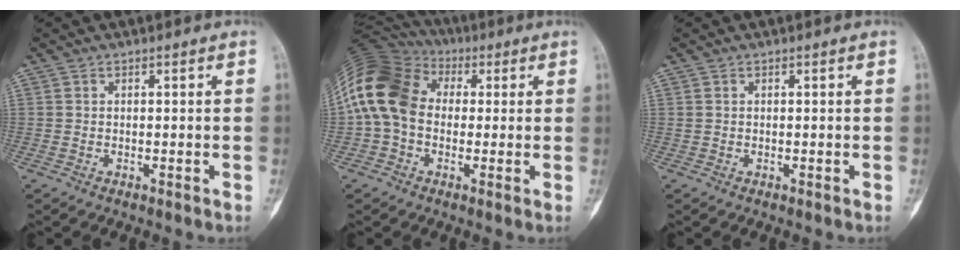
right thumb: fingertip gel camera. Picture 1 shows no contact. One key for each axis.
{"total": 16.2, "fx": 1.1, "fy": 12.3, "fz": 10.6, "tx": -0.207, "ty": 0.042, "tz": 0.011}
{"total": 0.0}